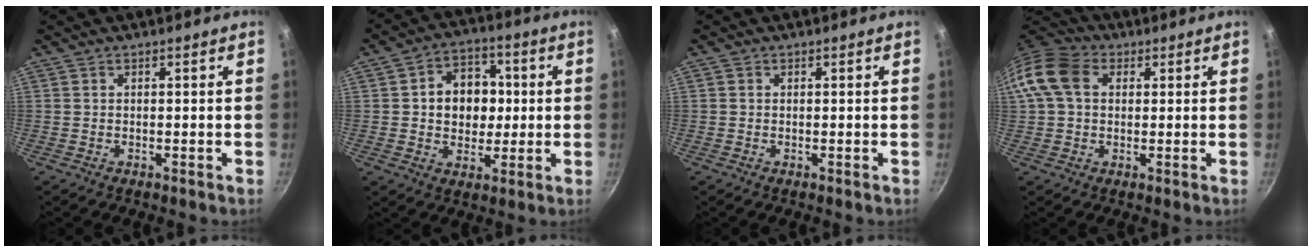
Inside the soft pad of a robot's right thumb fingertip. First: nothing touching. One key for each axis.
{"total": 11.3, "fx": 1.0, "fy": 9.0, "fz": 6.7, "tx": -0.060, "ty": 0.008, "tz": 0.012}
{"total": 0.5, "fx": 0.1, "fy": 0.5, "fz": 0.1, "tx": 0.000, "ty": 0.003, "tz": -0.001}
{"total": 10.7, "fx": 2.4, "fy": 8.0, "fz": 6.7, "tx": -0.115, "ty": 0.021, "tz": 0.026}